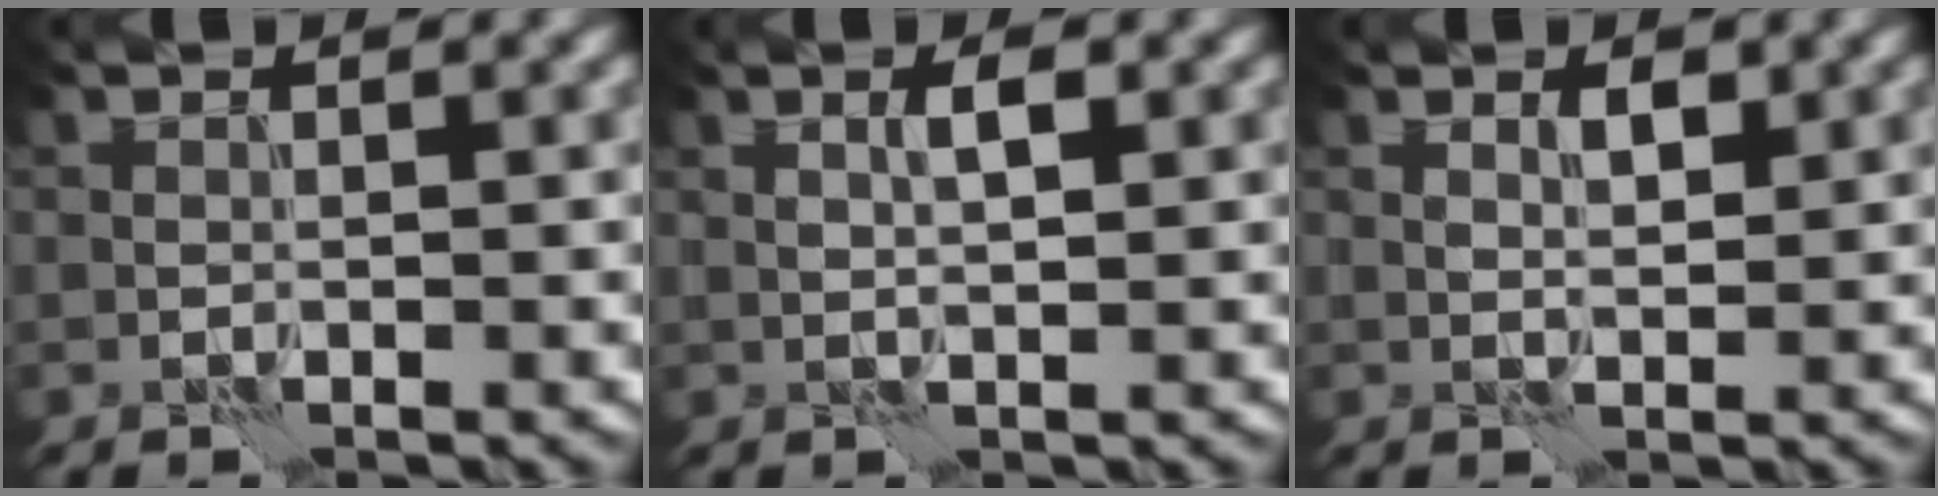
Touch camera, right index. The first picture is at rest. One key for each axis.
{"total": 1.9, "fx": 0.6, "fy": 0.4, "fz": 1.8, "tx": -0.032, "ty": 0.003, "tz": 0.009}
{"total": 1.3, "fx": 0.8, "fy": 0.6, "fz": 0.9, "tx": -0.016, "ty": -0.004, "tz": 0.016}